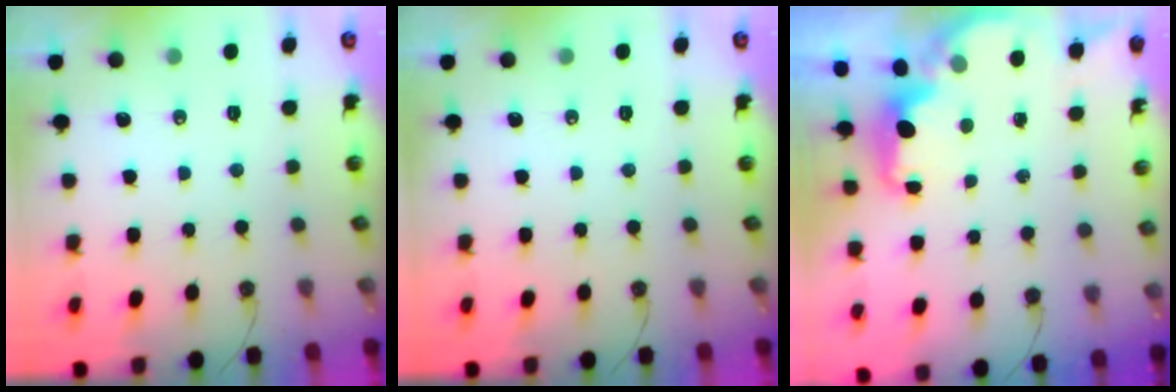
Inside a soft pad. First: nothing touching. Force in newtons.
{"total": 0.0}
{"total": 2.2, "press": 2.0, "slide": 0.8}